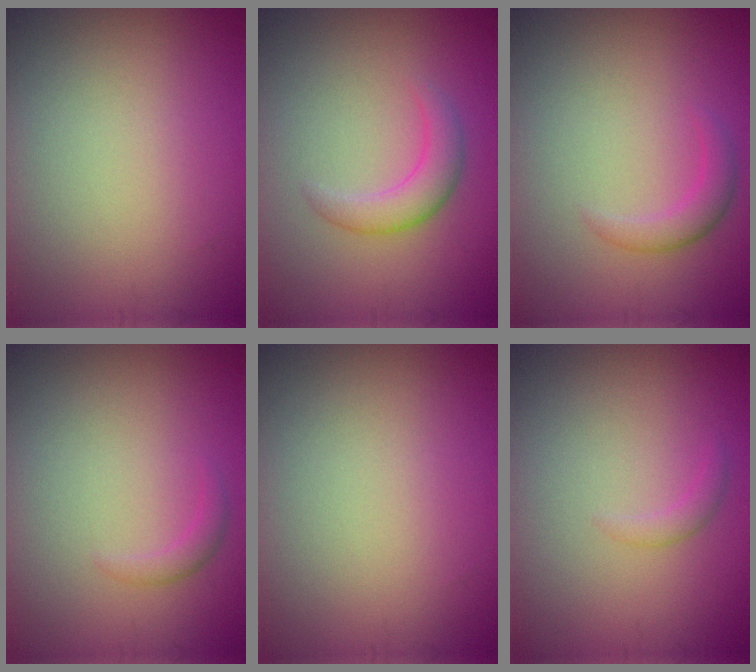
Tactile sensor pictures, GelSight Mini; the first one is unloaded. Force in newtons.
{"total": 2.6, "press": 2.6, "slide": 0.2}
{"total": 1.8, "press": 1.8, "slide": 0.0}
{"total": 1.0, "press": 1.0, "slide": 0.0}
{"total": 0.0}
{"total": 1.0, "press": 0.9, "slide": 0.2}